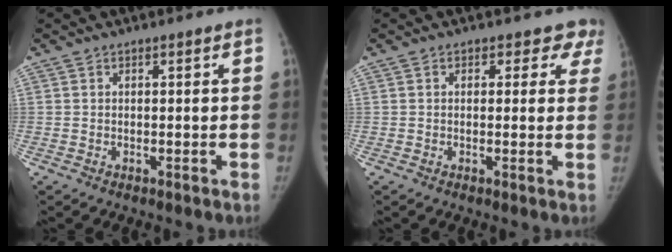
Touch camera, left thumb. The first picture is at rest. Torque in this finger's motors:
{"motor_torque": [-0.10, 0.11, 0.33, 0.35, -0.05]}